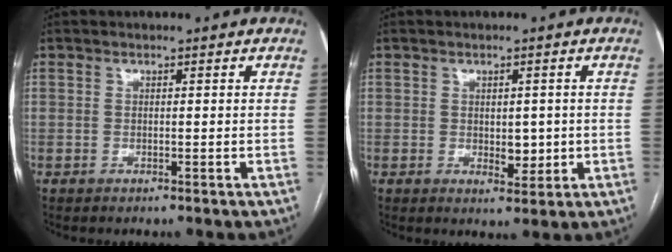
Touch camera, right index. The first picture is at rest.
{"total": 3.4, "force": [-0.2, 2.0, 2.7], "torque": [-0.035, -0.003, 0.006]}